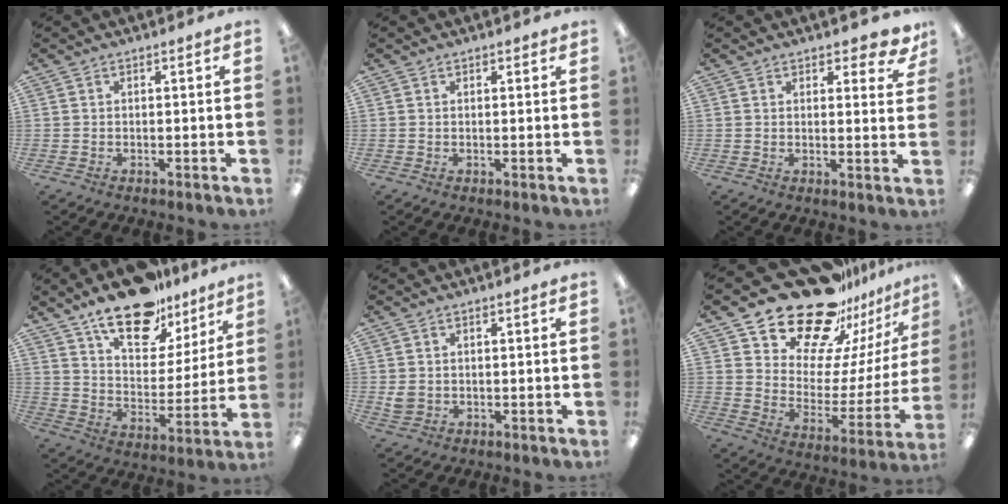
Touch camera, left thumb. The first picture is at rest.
{"total": 0.7, "force": [0.6, 0.4, 0.2], "torque": [0.004, -0.002, 0.009]}
{"total": 4.0, "force": [3.4, 1.4, 1.6], "torque": [-0.005, -0.023, 0.056]}
{"total": 18.2, "force": [13.2, 8.7, 8.9], "torque": [-0.147, -0.073, 0.229]}
{"total": 2.6, "force": [0.7, 2.2, 1.2], "torque": [-0.015, 0.001, 0.013]}
{"total": 23.7, "force": [19.7, 10.8, 7.7], "torque": [-0.130, -0.137, 0.358]}